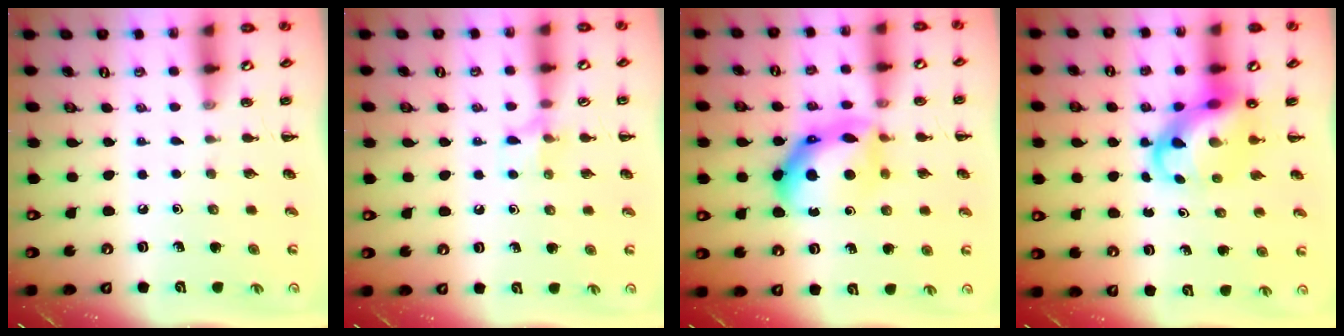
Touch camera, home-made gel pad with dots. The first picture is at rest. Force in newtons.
{"total": 6.6, "press": 6.5, "slide": 1.1}
{"total": 14.1, "press": 14.1, "slide": 0.8}
{"total": 9.4, "press": 9.0, "slide": 2.8}